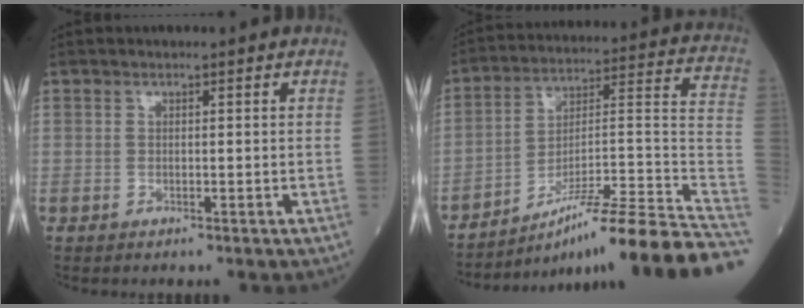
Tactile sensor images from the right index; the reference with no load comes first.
{"total": 24.0, "force": [-17.9, -0.8, 15.9], "torque": [-0.144, 0.018, -0.279]}